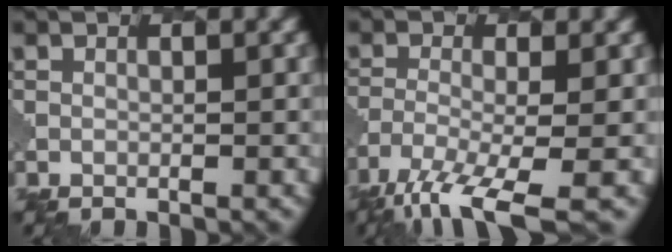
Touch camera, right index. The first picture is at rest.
{"total": 7.7, "force": [-5.0, 2.0, 5.5], "torque": [-0.101, -0.015, -0.097]}